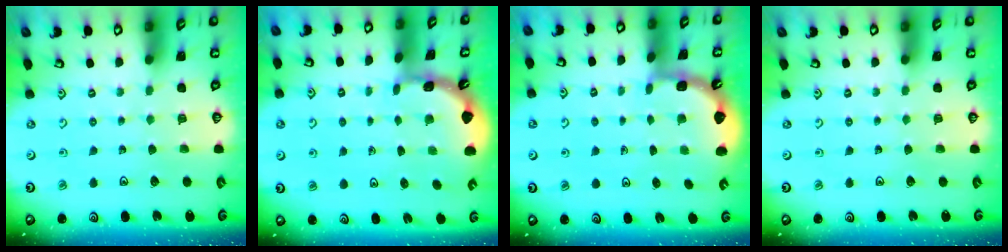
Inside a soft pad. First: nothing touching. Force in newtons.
{"total": 1.8, "press": 1.8, "slide": 0.2}
{"total": 2.1, "press": 2.1, "slide": 0.2}
{"total": 0.0}